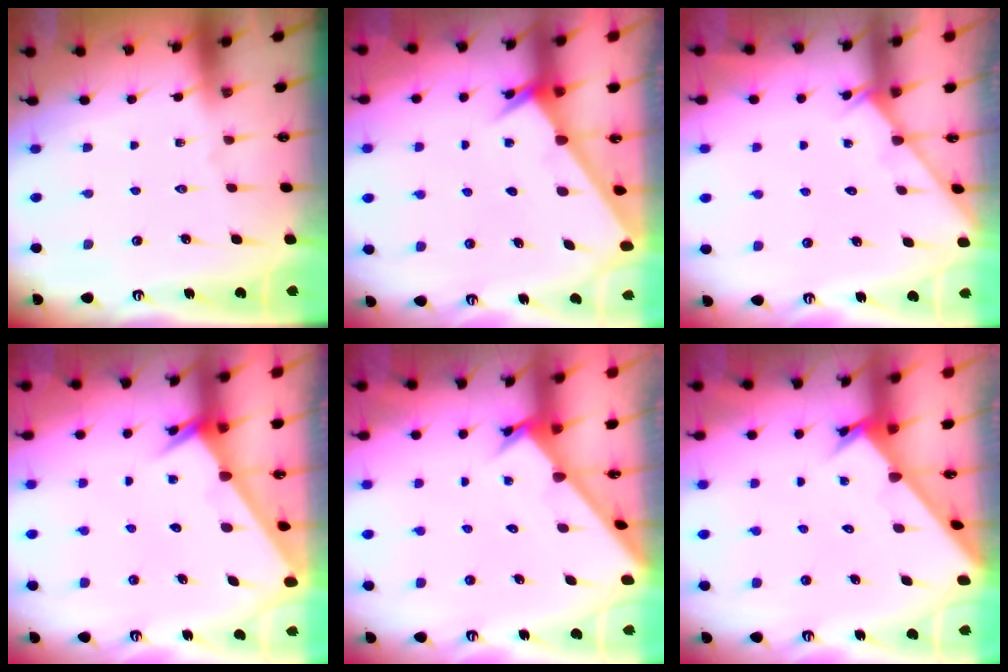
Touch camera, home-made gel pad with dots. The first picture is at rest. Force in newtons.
{"total": 1.9, "press": 1.9, "slide": 0.1}
{"total": 2.6, "press": 2.6, "slide": 0.3}
{"total": 2.3, "press": 2.3, "slide": 0.1}
{"total": 2.6, "press": 2.6, "slide": 0.3}
{"total": 2.2, "press": 2.2, "slide": 0.1}